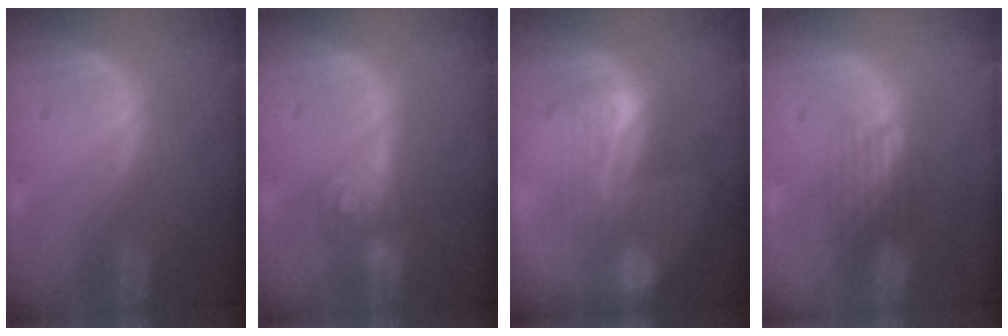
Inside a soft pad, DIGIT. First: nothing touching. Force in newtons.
{"total": 4.8, "press": 4.2, "slide": 2.3}
{"total": 7.4, "press": 7.1, "slide": 2.2}
{"total": 3.9, "press": 3.2, "slide": 2.2}